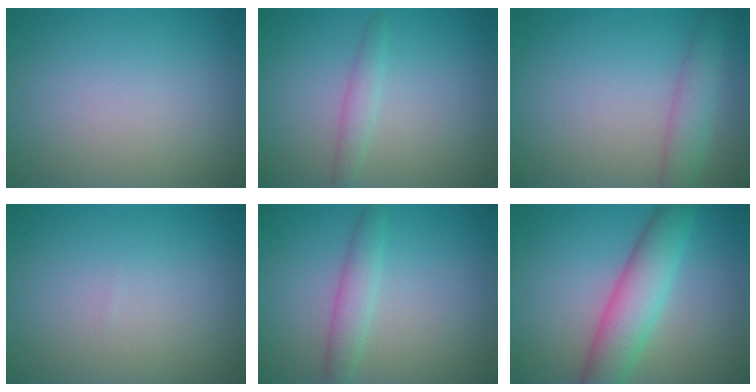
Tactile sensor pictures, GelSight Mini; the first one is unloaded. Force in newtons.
{"total": 1.5, "press": 1.5, "slide": 0.0}
{"total": 2.9, "press": 2.9, "slide": 0.1}
{"total": 0.0}
{"total": 2.3, "press": 2.3, "slide": 0.1}
{"total": 6.0, "press": 6.0, "slide": 0.2}